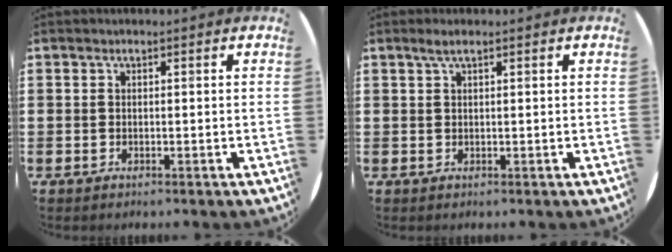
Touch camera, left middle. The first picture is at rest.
{"total": 1.5, "force": [0.8, 0.1, 1.2], "torque": [-0.024, 0.004, 0.014]}